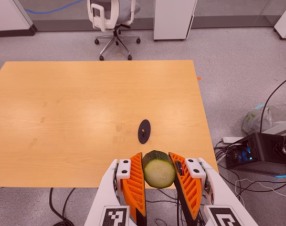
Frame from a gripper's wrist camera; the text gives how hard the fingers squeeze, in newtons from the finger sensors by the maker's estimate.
{"total": 11.9, "left": 12.3, "right": 11.6}